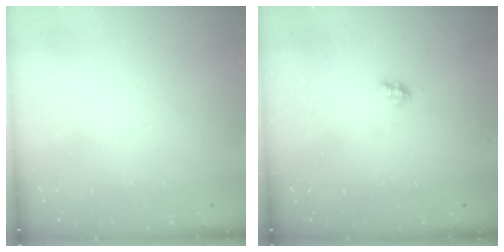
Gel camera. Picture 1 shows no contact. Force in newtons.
{"total": 1.7, "press": 1.7, "slide": 0.3}